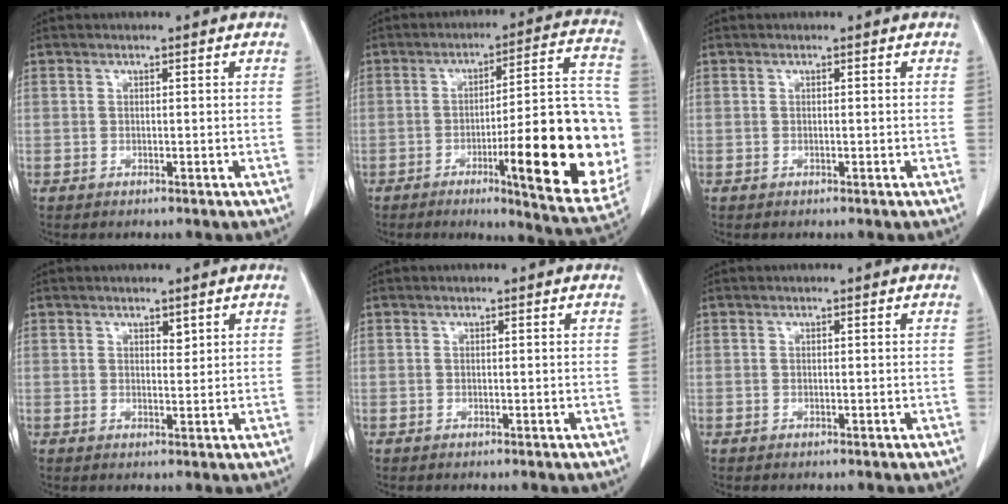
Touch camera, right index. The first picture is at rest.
{"total": 22.4, "force": [-5.0, 3.2, 21.6], "torque": [-0.226, 0.016, -0.059]}
{"total": 0.0}
{"total": 1.3, "force": [0.9, 0.5, 0.7], "torque": [-0.011, -0.005, 0.014]}
{"total": 0.0}
{"total": 0.0}